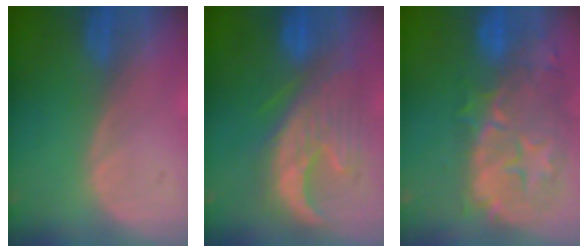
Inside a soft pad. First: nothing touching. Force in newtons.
{"total": 10.0, "press": 9.8, "slide": 1.9}
{"total": 12.2, "press": 11.0, "slide": 5.2}